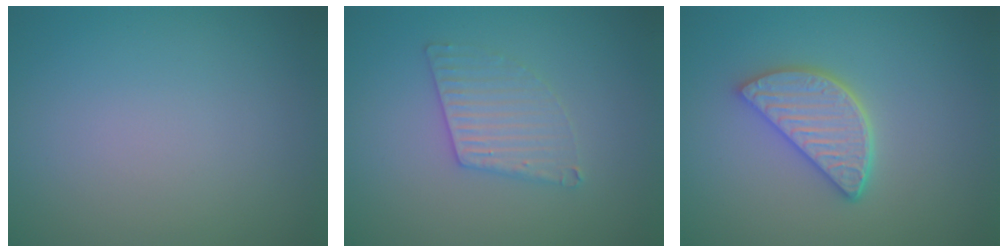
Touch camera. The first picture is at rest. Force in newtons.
{"total": 2.8, "press": 2.8, "slide": 0.3}
{"total": 4.2, "press": 3.3, "slide": 2.5}